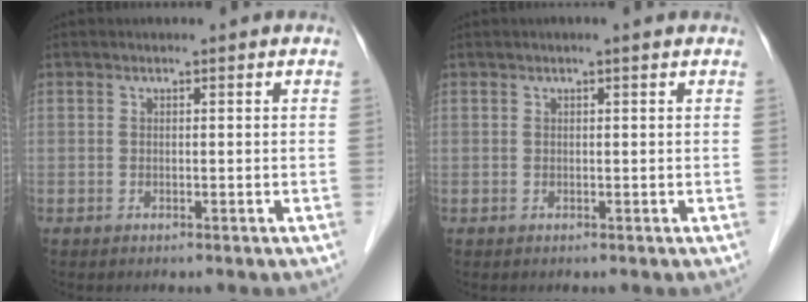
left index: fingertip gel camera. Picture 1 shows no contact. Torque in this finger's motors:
{"motor_torque": [0.84, -0.81, 0.23, 0.04]}